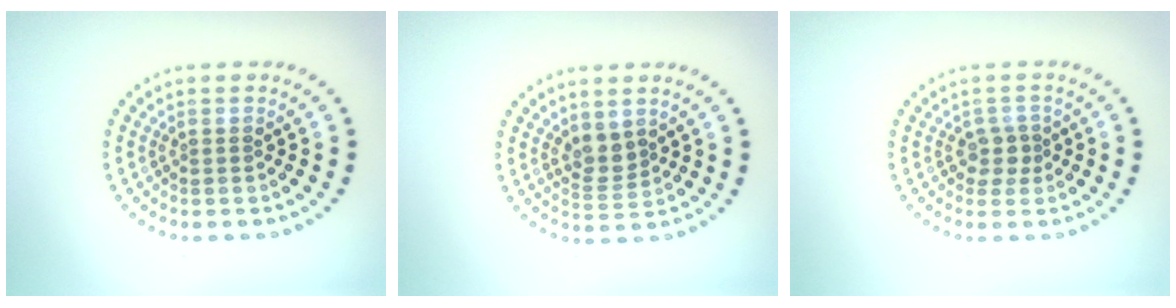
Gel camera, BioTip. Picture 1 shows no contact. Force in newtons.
{"total": 2.3, "press": 1.9, "slide": 1.2}
{"total": 1.7, "press": 1.4, "slide": 1.0}